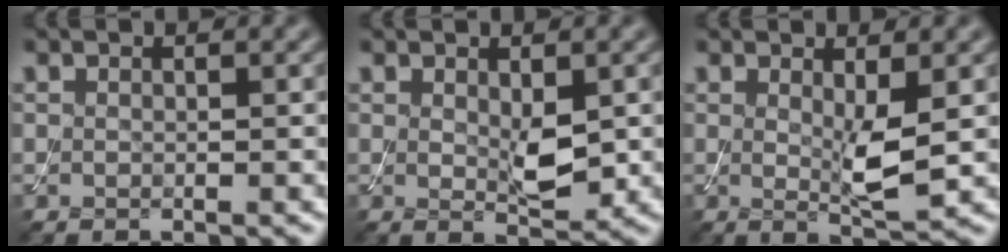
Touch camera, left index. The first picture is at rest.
{"total": 2.9, "force": [0.4, 1.2, 2.6], "torque": [-0.046, -0.006, 0.011]}
{"total": 3.1, "force": [0.4, 0.5, 3.0], "torque": [-0.055, -0.011, 0.011]}